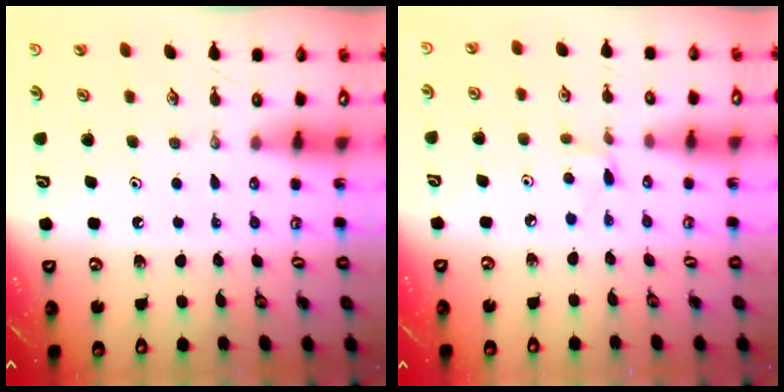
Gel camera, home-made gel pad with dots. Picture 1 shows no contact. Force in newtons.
{"total": 3.7, "press": 3.6, "slide": 0.5}